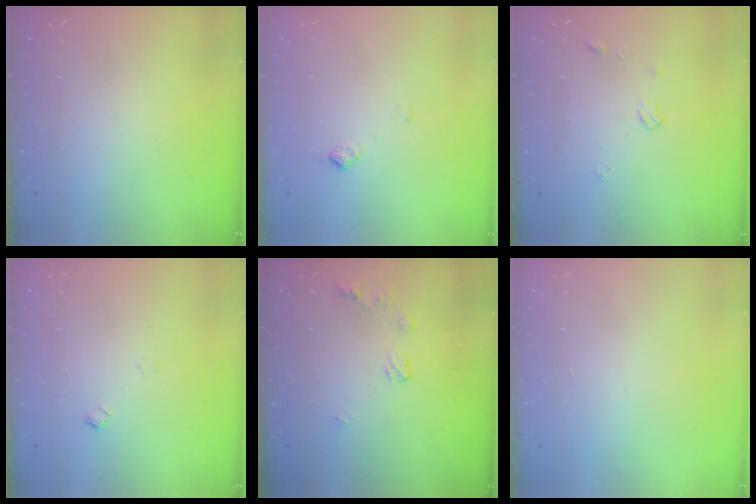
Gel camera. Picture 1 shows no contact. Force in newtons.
{"total": 6.6, "press": 6.5, "slide": 0.7}
{"total": 4.5, "press": 4.4, "slide": 0.8}
{"total": 5.1, "press": 5.0, "slide": 0.8}
{"total": 5.0, "press": 4.9, "slide": 0.2}
{"total": 0.0}